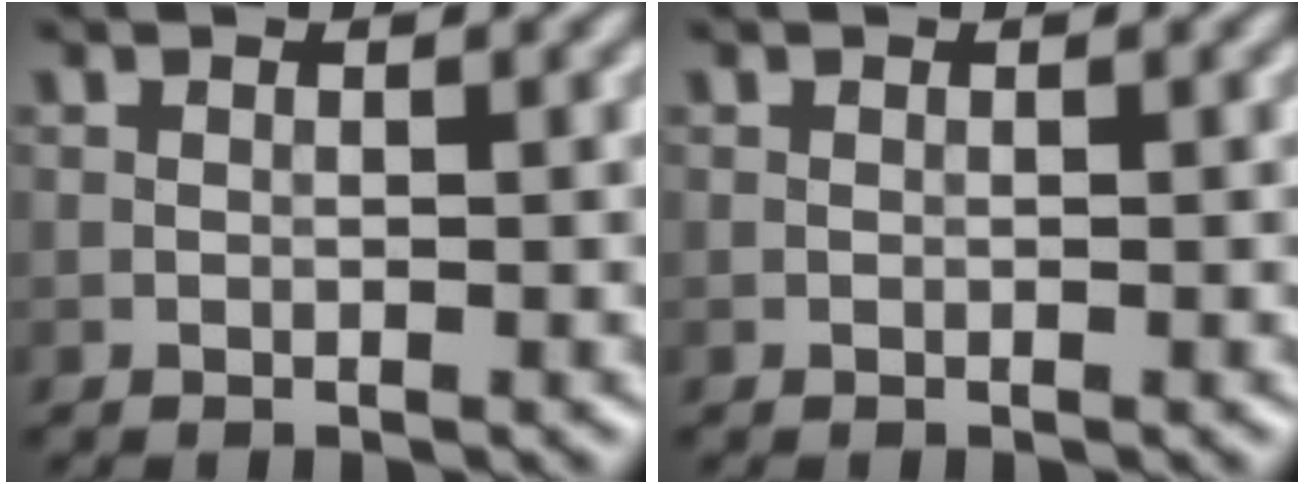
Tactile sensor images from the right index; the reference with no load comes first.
{"total": 0.0}